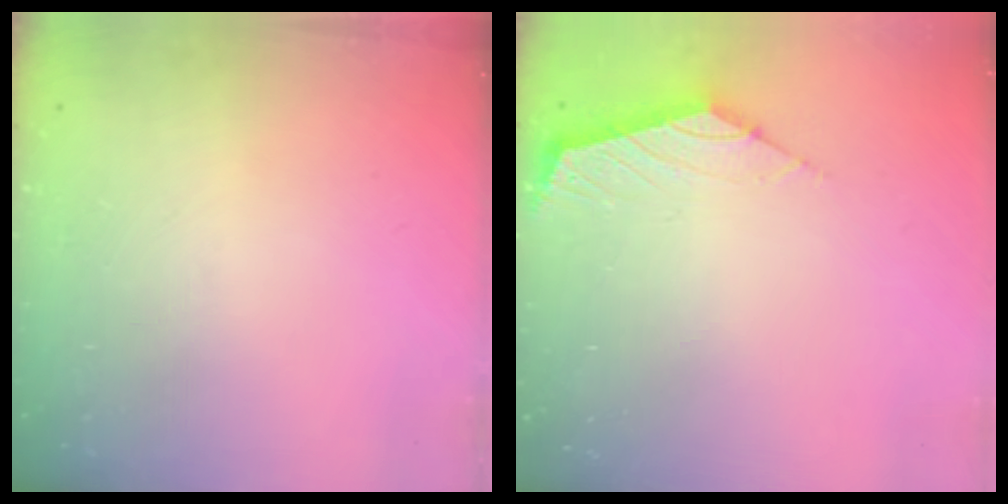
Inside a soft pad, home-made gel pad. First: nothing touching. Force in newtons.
{"total": 2.4, "press": 2.3, "slide": 0.6}